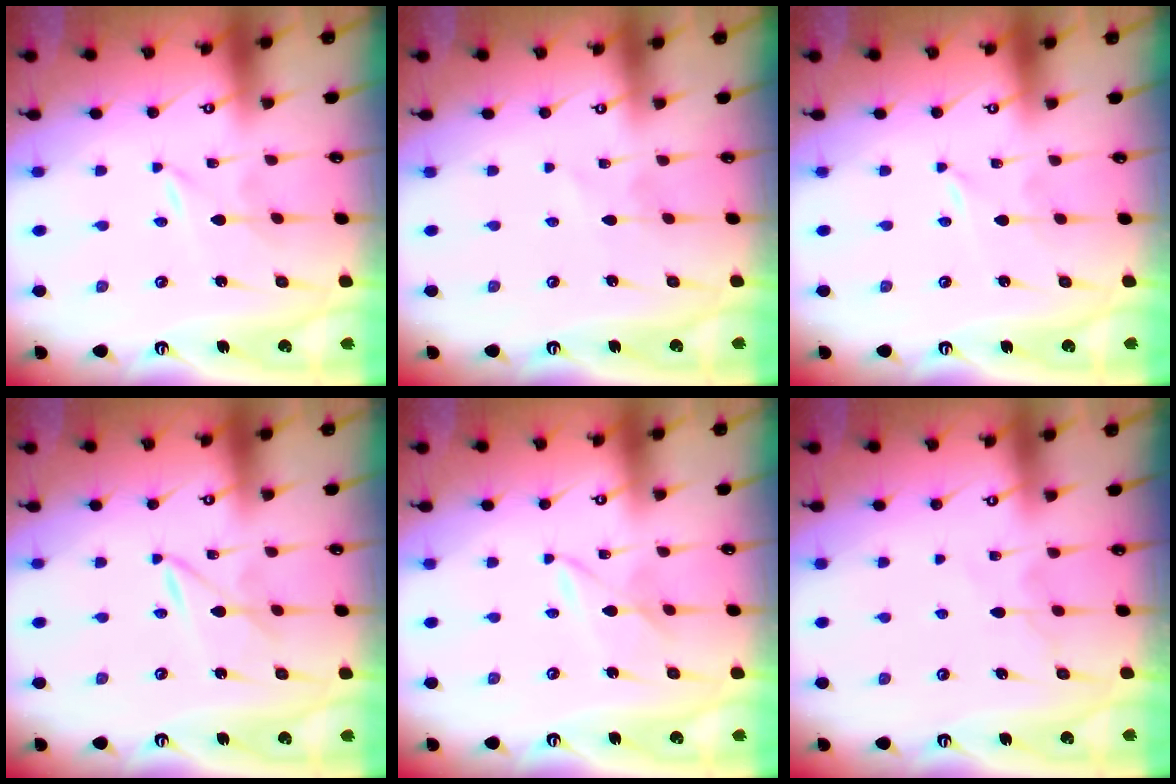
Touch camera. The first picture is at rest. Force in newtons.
{"total": 1.2, "press": 1.2, "slide": 0.2}
{"total": 0.0}
{"total": 2.1, "press": 2.1, "slide": 0.3}
{"total": 2.7, "press": 2.7, "slide": 0.4}
{"total": 7.0, "press": 7.0, "slide": 0.5}